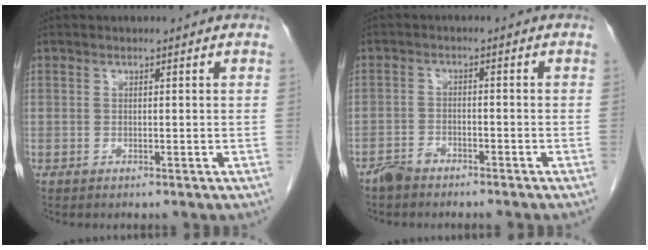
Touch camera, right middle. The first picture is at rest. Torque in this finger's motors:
{"motor_torque": [-0.05, -0.23, -0.07, -0.01]}